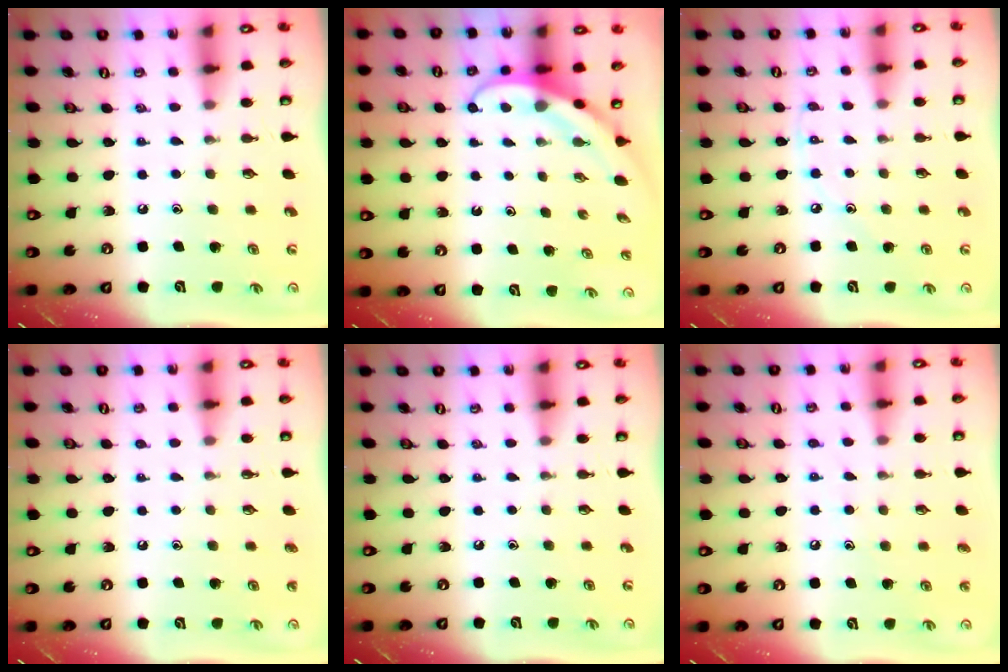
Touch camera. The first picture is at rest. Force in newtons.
{"total": 3.8, "press": 3.8, "slide": 0.3}
{"total": 4.0, "press": 4.0, "slide": 0.5}
{"total": 0.7, "press": 0.7, "slide": 0.0}
{"total": 0.0}
{"total": 6.0, "press": 5.9, "slide": 0.6}